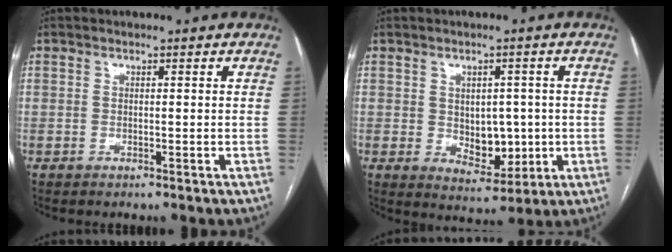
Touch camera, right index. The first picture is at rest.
{"total": 6.8, "force": [-0.2, 4.3, 5.2], "torque": [-0.068, 0.000, 0.014]}